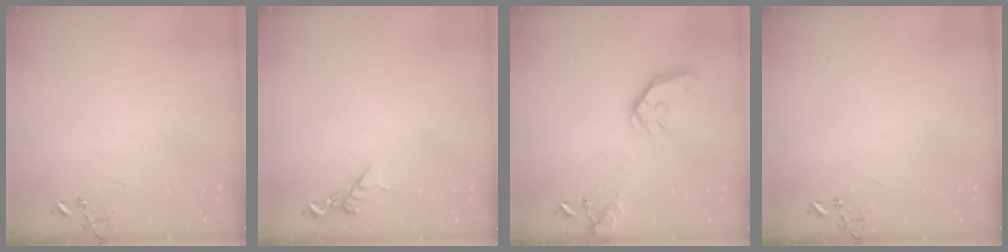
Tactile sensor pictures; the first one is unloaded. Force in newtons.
{"total": 9.1, "press": 9.1, "slide": 0.6}
{"total": 16.8, "press": 16.6, "slide": 2.9}
{"total": 0.0}